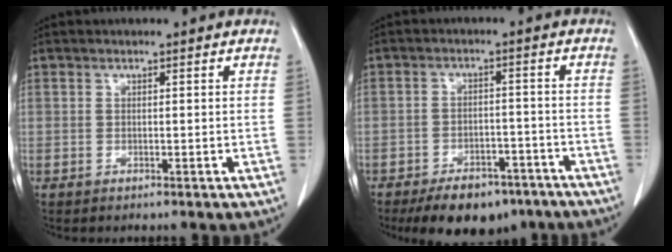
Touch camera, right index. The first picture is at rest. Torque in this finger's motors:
{"motor_torque": [0.68, -0.73, 0.46, 0.07]}